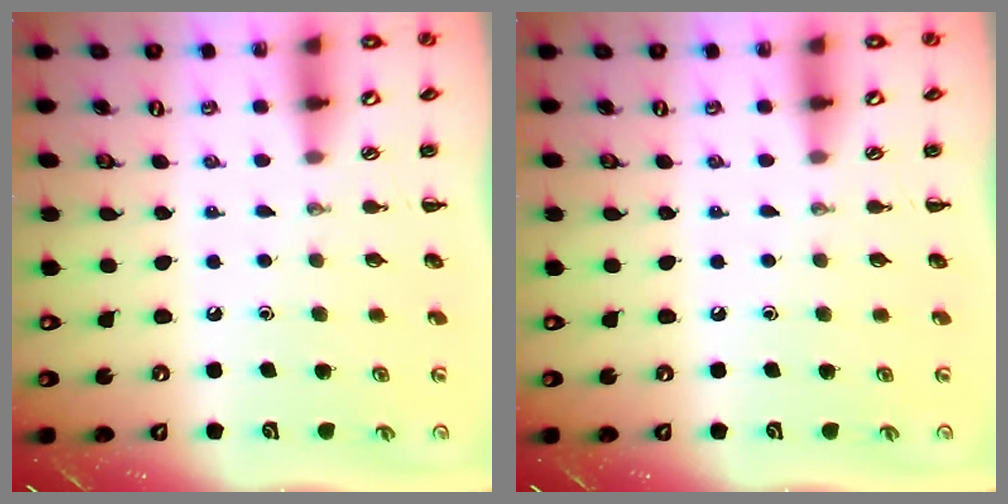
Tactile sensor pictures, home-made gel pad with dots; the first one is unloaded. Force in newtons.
{"total": 0.0}